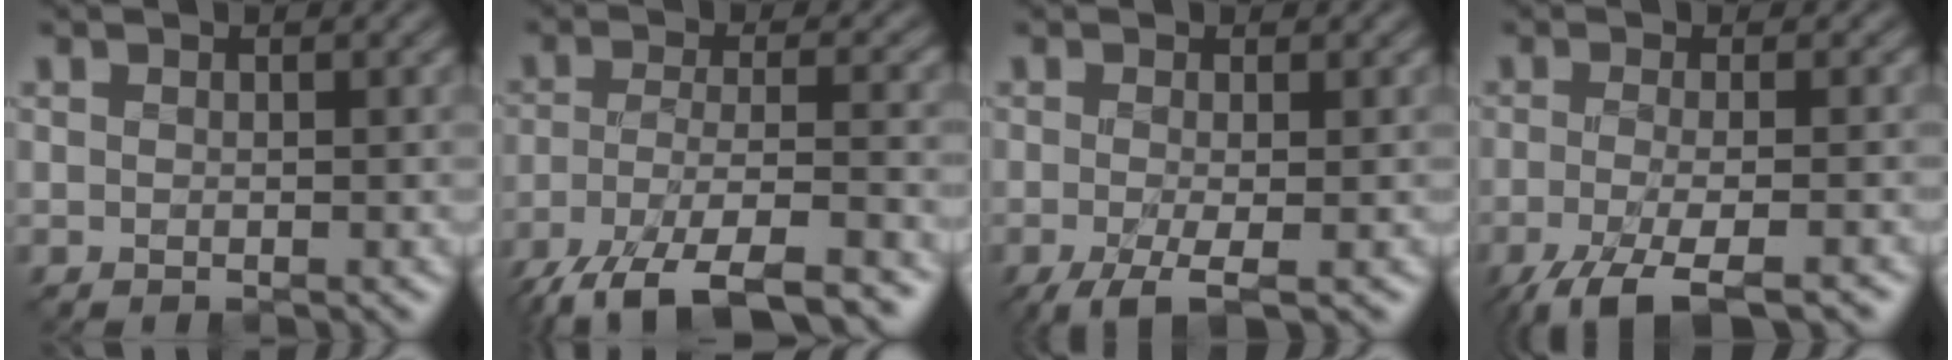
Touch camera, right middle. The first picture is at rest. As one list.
[{"total": 11.1, "force": [-8.3, 3.1, 6.6], "torque": [-0.129, -0.008, -0.143]}, {"total": 3.3, "force": [-1.5, 0.6, 2.9], "torque": [-0.058, -0.003, -0.034]}, {"total": 6.7, "force": [-4.2, 1.7, 4.9], "torque": [-0.079, -0.008, -0.082]}]